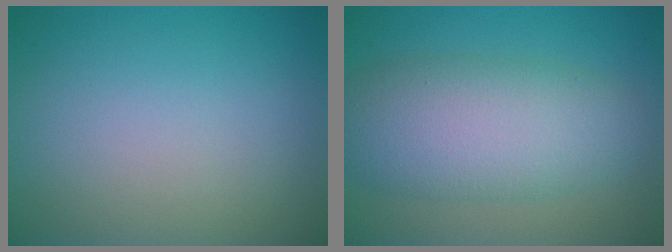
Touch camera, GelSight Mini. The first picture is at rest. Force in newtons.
{"total": 7.8, "press": 7.8, "slide": 0.2}